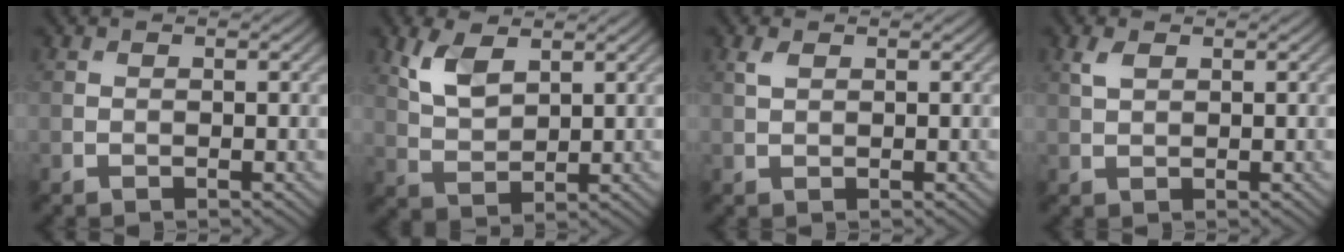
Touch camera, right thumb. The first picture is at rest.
{"total": 5.1, "force": [2.7, 2.5, 3.5], "torque": [-0.086, -0.002, 0.058]}
{"total": 1.3, "force": [0.7, 0.6, 0.9], "torque": [-0.027, 0.003, 0.016]}
{"total": 1.8, "force": [0.9, 0.9, 1.3], "torque": [-0.034, 0.004, 0.020]}